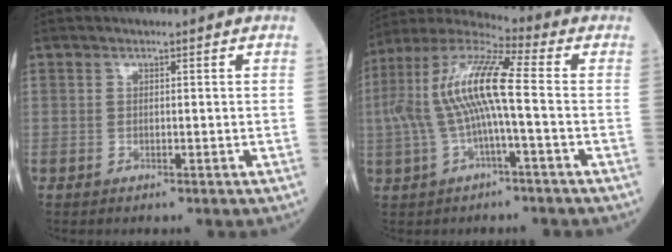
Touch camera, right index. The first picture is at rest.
{"total": 12.6, "force": [-0.4, 1.5, 12.6], "torque": [-0.266, 0.028, -0.012]}